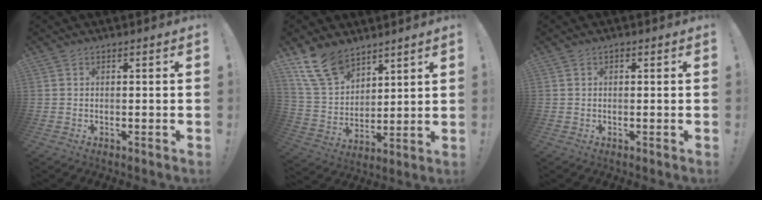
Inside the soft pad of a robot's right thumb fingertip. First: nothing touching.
{"total": 14.5, "force": [10.7, 7.8, 5.9], "torque": [-0.126, -0.063, 0.207]}
{"total": 0.6, "force": [0.0, 0.5, 0.2], "torque": [-0.004, 0.003, -0.001]}